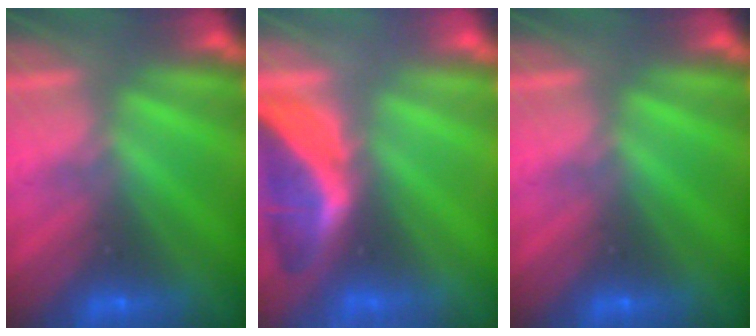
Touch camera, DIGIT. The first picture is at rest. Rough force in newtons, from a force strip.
{"total": 1.8}
{"total": 0.0}